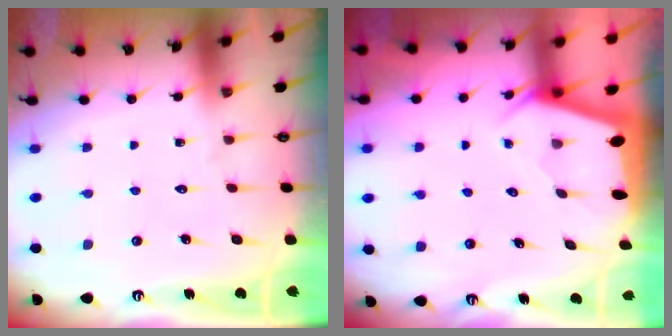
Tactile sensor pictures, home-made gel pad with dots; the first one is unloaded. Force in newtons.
{"total": 1.9, "press": 1.9, "slide": 0.3}